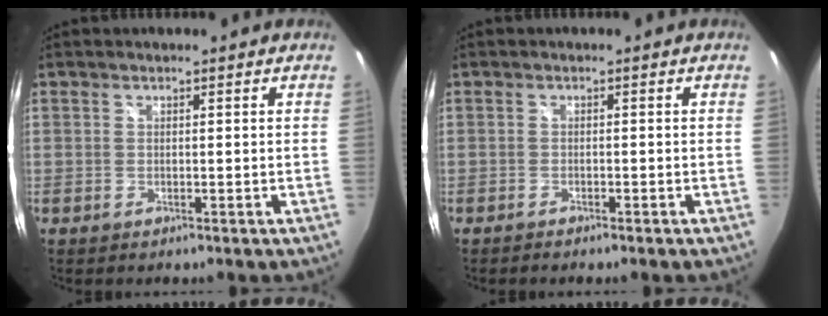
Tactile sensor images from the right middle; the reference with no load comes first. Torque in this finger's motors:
{"motor_torque": [-0.25, 0.01, -0.06, -0.01]}